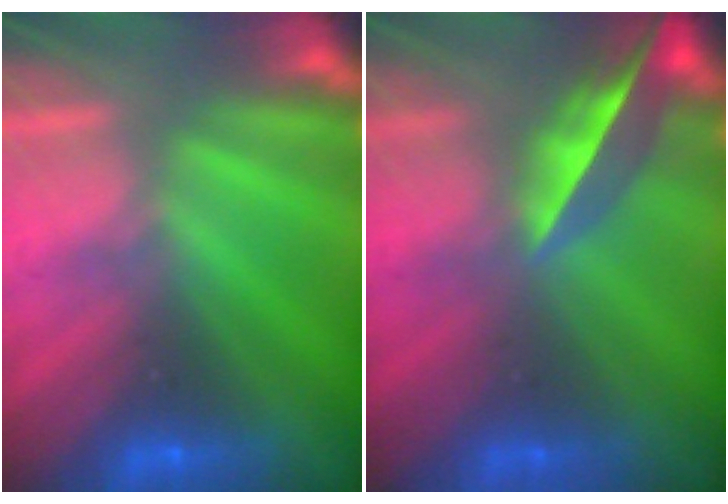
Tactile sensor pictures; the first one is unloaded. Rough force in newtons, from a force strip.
{"total": 3.9}